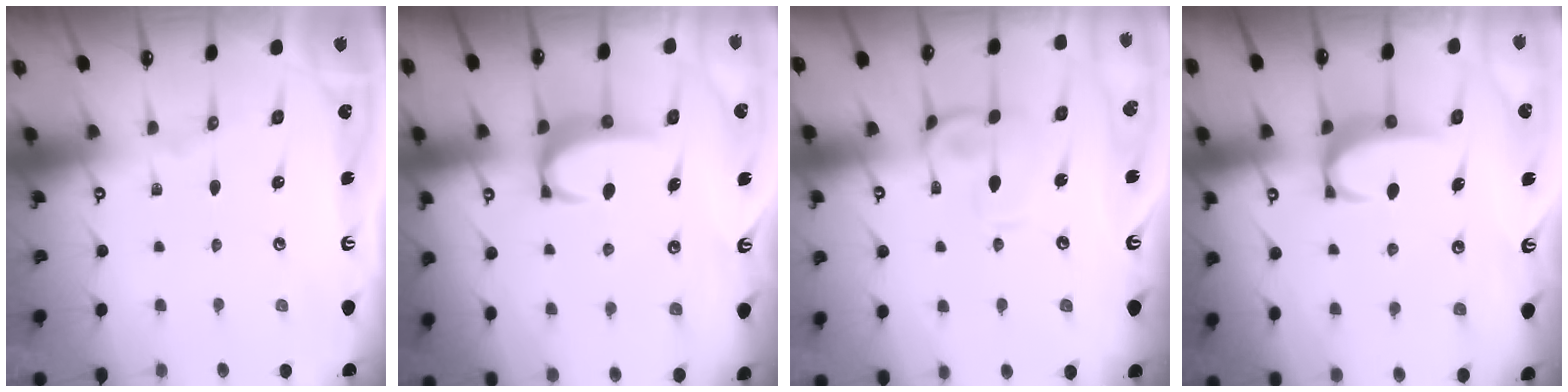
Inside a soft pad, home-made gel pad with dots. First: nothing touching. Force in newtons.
{"total": 3.9, "press": 3.8, "slide": 0.5}
{"total": 3.3, "press": 3.2, "slide": 0.9}
{"total": 2.6, "press": 2.6, "slide": 0.4}